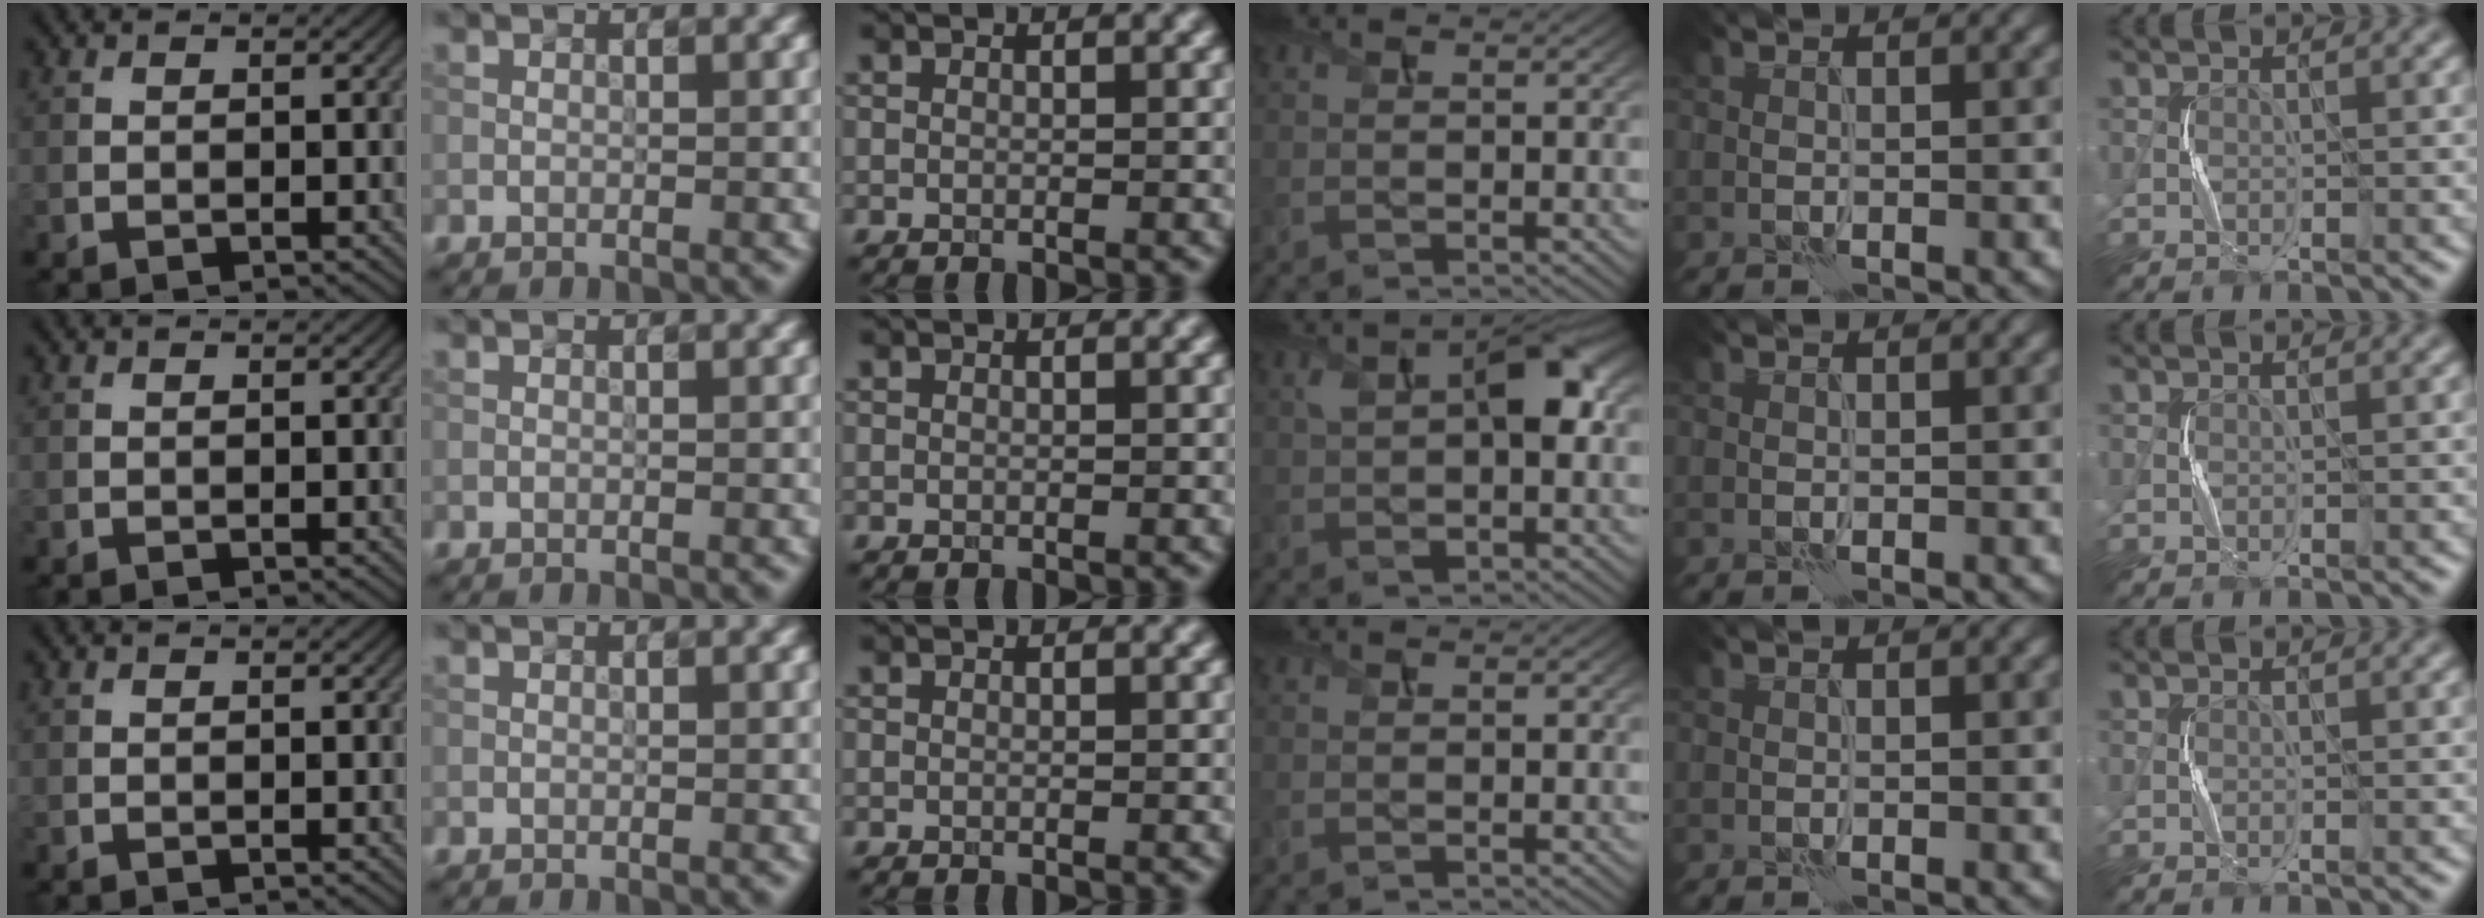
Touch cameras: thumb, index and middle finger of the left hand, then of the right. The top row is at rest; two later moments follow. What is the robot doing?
{"motion": "squeeze", "object": "stress ball aka squeeze ball"}